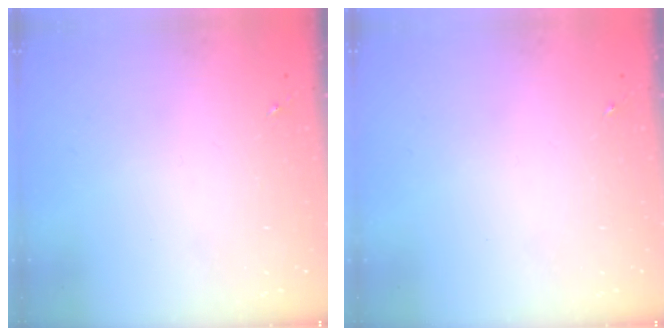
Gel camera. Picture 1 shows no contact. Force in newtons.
{"total": 0.0}